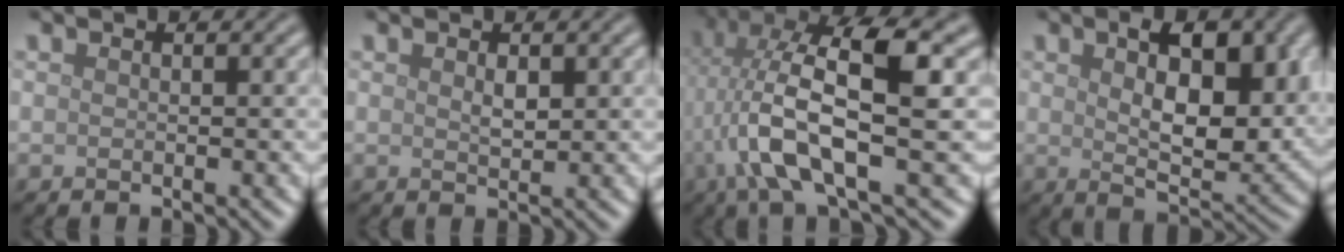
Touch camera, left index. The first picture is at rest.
{"total": 1.2, "force": [0.5, 0.6, 0.9], "torque": [-0.020, -0.001, 0.012]}
{"total": 10.1, "force": [-0.2, 2.9, 9.7], "torque": [-0.189, 0.018, -0.010]}
{"total": 8.0, "force": [2.0, 3.8, 6.8], "torque": [-0.096, -0.005, 0.034]}